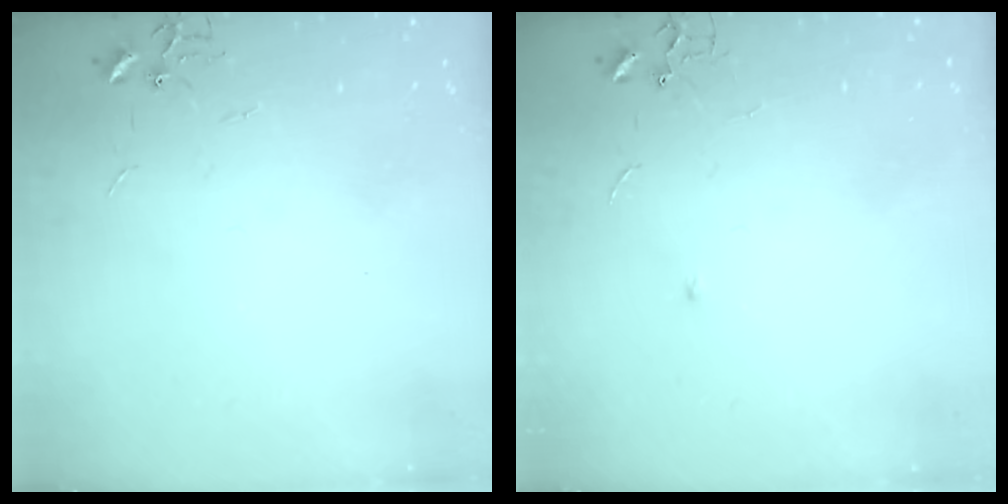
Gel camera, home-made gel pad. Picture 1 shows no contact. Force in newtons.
{"total": 3.4, "press": 3.4, "slide": 0.7}